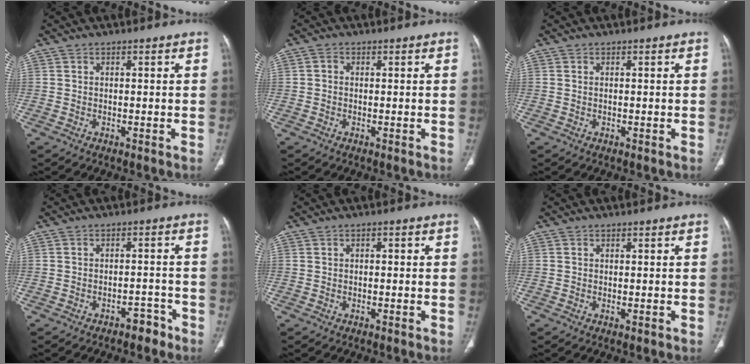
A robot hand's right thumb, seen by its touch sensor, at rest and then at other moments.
{"total": 1.0, "force": [0.0, 0.9, 0.5], "torque": [-0.008, 0.004, -0.003]}
{"total": 0.0}
{"total": 3.5, "force": [-2.7, 1.8, 1.4], "torque": [-0.011, 0.029, -0.033]}
{"total": 0.8, "force": [0.0, 0.5, 0.6], "torque": [-0.007, 0.003, -0.001]}
{"total": 0.5, "force": [-0.1, 0.2, 0.5], "torque": [-0.012, -0.003, -0.002]}